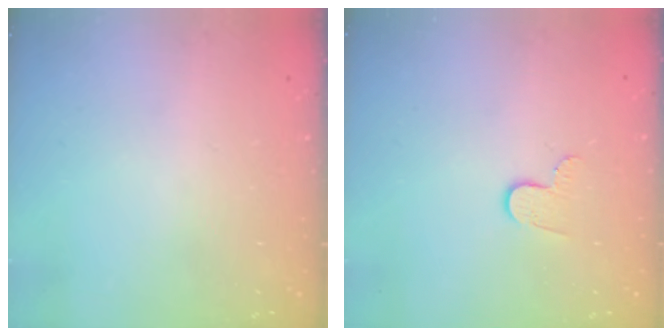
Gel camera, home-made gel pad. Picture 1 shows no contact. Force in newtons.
{"total": 4.6, "press": 4.6, "slide": 0.5}